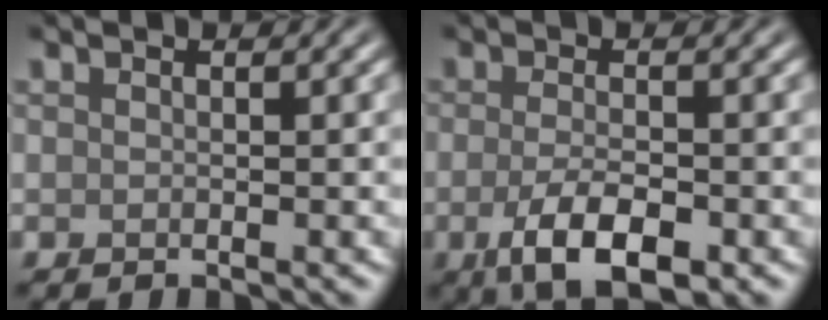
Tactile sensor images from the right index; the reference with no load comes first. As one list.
[{"total": 5.1, "force": [-2.1, 1.9, 4.2], "torque": [-0.083, -0.008, -0.036]}]